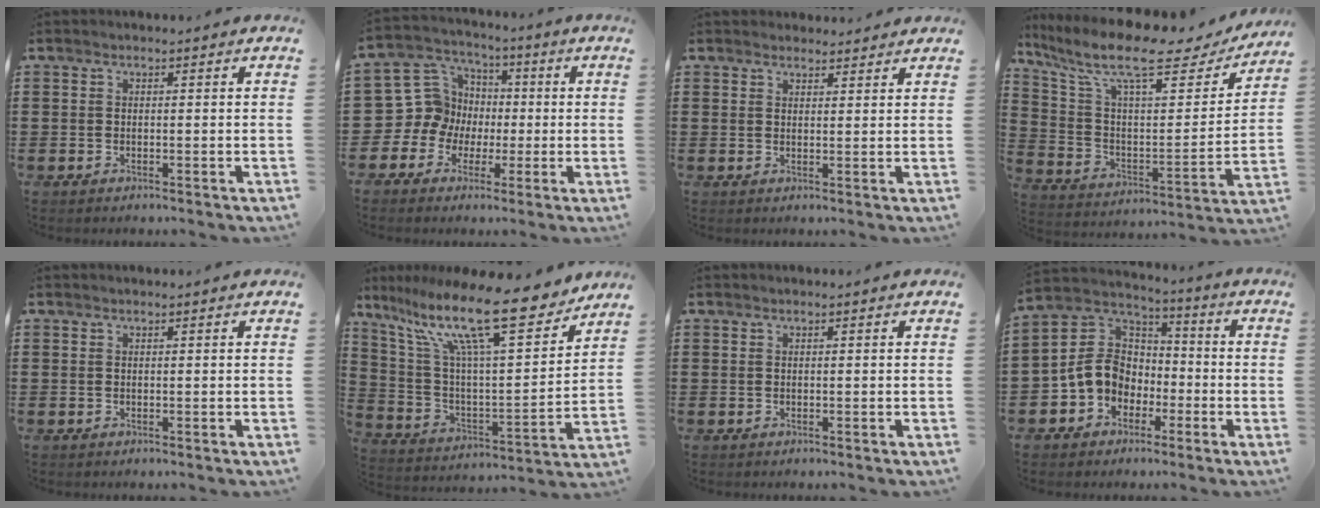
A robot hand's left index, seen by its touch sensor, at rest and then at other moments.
{"total": 8.9, "force": [-0.6, 8.8, 1.4], "torque": [-0.082, 0.001, -0.010]}
{"total": 2.2, "force": [2.1, 0.6, 0.0], "torque": [-0.005, 0.000, 0.042]}
{"total": 12.8, "force": [9.5, 2.9, 8.1], "torque": [-0.186, -0.053, 0.159]}
{"total": 0.0}
{"total": 16.9, "force": [12.4, 2.7, 11.3], "torque": [-0.238, -0.068, 0.206]}
{"total": 0.0}
{"total": 9.1, "force": [-2.3, 7.9, 3.9], "torque": [-0.128, 0.011, -0.053]}